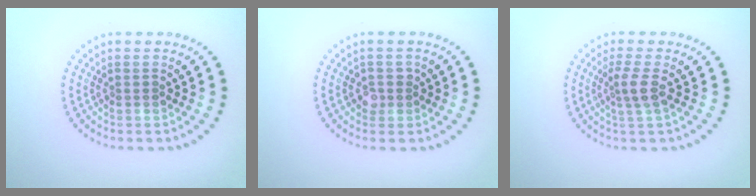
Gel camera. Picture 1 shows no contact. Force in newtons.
{"total": 1.4, "press": 1.3, "slide": 0.6}
{"total": 2.0, "press": 1.6, "slide": 1.2}